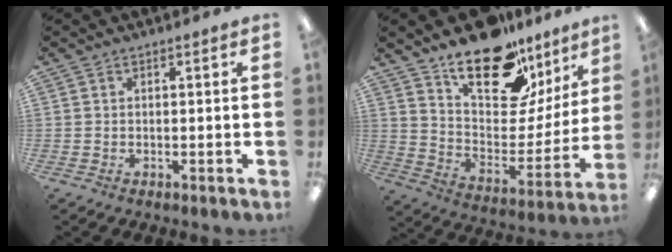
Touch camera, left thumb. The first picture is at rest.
{"total": 19.7, "force": [15.0, 8.9, 9.3], "torque": [-0.145, -0.110, 0.262]}